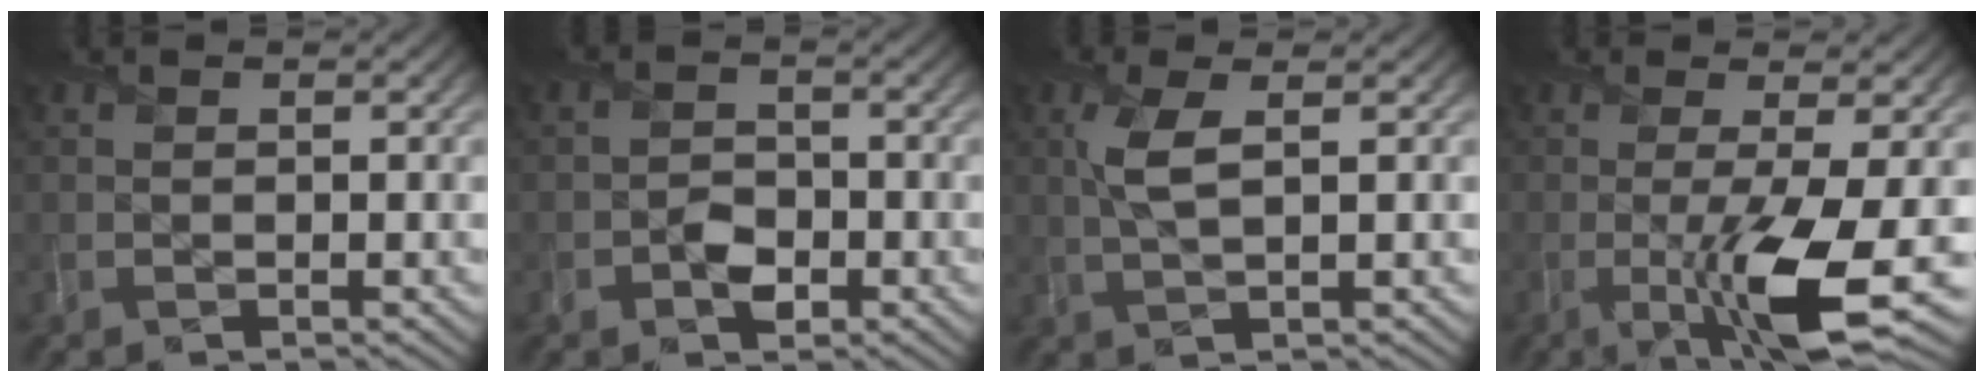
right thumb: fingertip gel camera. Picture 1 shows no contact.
{"total": 2.9, "force": [-1.4, 2.1, 1.4], "torque": [-0.021, -0.001, -0.027]}
{"total": 3.7, "force": [0.9, 1.1, 3.4], "torque": [-0.084, 0.004, 0.019]}
{"total": 8.8, "force": [-1.9, 1.7, 8.4], "torque": [-0.136, -0.010, -0.031]}